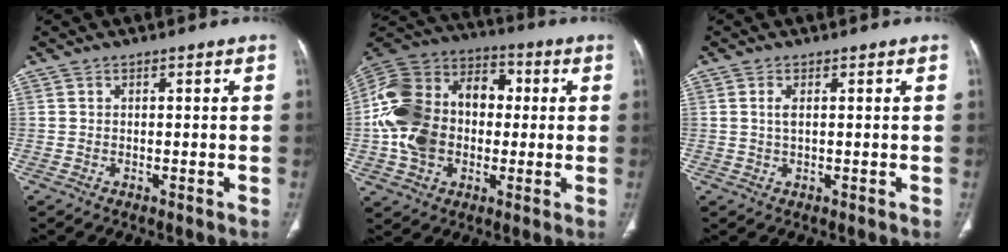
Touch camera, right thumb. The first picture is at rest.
{"total": 23.0, "force": [-0.5, 16.9, 15.6], "torque": [-0.301, 0.036, -0.007]}
{"total": 1.8, "force": [0.5, 0.7, 1.6], "torque": [-0.041, 0.002, 0.014]}